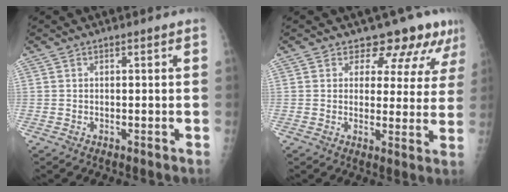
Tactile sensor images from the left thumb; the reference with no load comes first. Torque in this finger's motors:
{"motor_torque": [-0.03, 0.11, -0.06, -0.27, 0.04]}